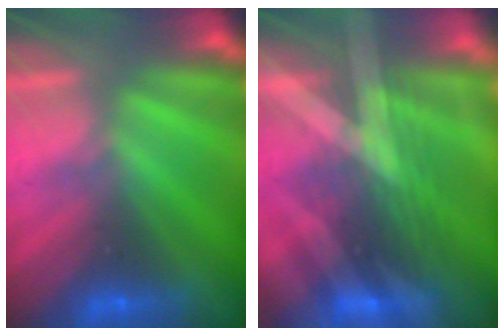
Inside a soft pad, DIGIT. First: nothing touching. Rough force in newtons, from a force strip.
{"total": 3.3}